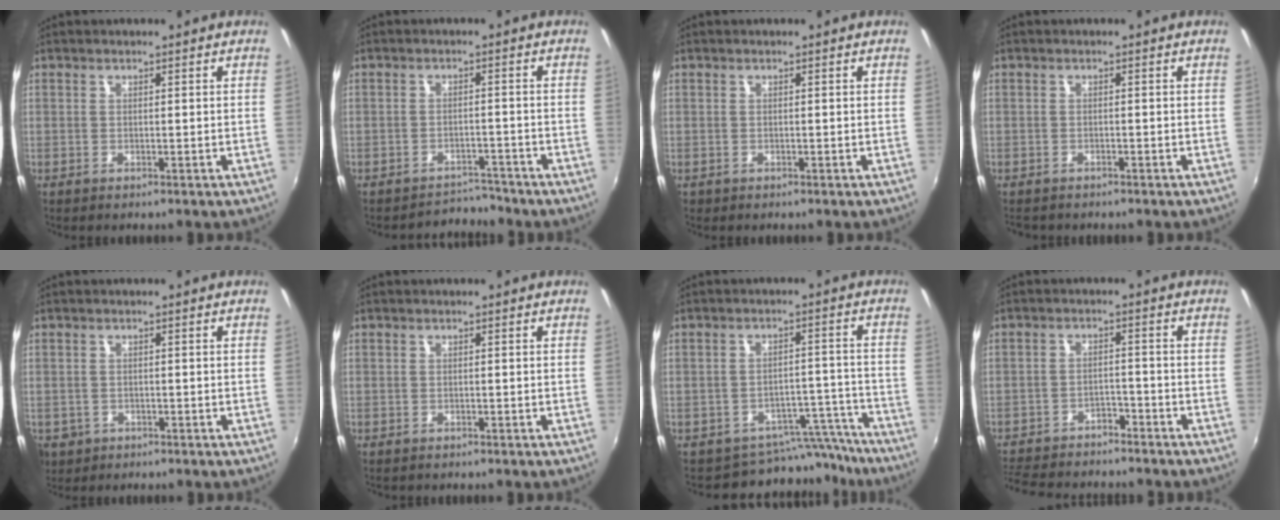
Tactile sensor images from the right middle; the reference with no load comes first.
{"total": 4.4, "force": [-4.3, 0.9, -0.8], "torque": [0.010, 0.007, -0.065]}
{"total": 0.5, "force": [-0.3, 0.4, 0.0], "torque": [-0.003, -0.003, -0.005]}
{"total": 2.2, "force": [-2.0, 0.8, 0.5], "torque": [-0.016, -0.012, -0.032]}
{"total": 5.9, "force": [-2.2, 5.0, 2.3], "torque": [-0.065, -0.010, -0.029]}
{"total": 0.7, "force": [-0.6, 0.3, 0.0], "torque": [-0.004, -0.002, -0.009]}
{"total": 9.7, "force": [-9.1, 3.4, -0.1], "torque": [0.014, 0.037, -0.118]}
{"total": 11.9, "force": [-10.4, 4.0, 4.0], "torque": [-0.107, 0.003, -0.161]}